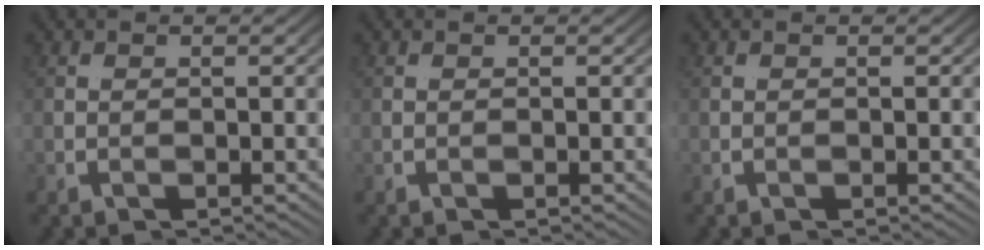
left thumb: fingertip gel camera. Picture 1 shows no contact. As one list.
[{"total": 0.0}, {"total": 0.0}]